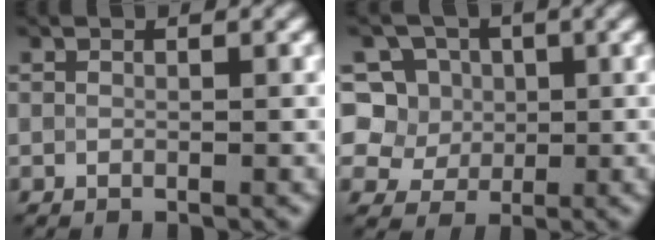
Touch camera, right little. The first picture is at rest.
{"total": 8.2, "force": [1.9, 7.3, 3.2], "torque": [-0.052, 0.036, 0.007]}